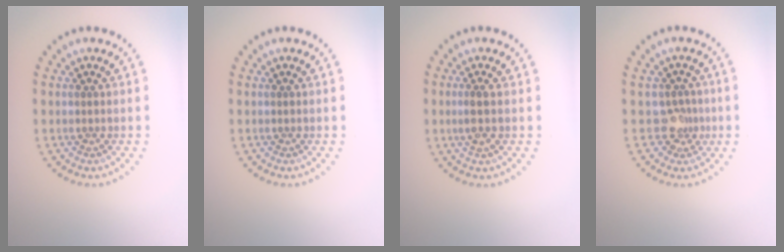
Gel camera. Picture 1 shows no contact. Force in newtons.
{"total": 0.0}
{"total": 1.5, "press": 1.3, "slide": 0.8}
{"total": 2.1, "press": 1.5, "slide": 1.5}